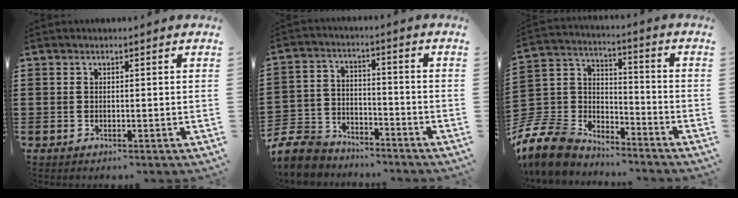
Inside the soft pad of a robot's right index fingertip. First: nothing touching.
{"total": 7.8, "force": [-7.4, 2.2, 1.0], "torque": [-0.041, 0.011, -0.151]}
{"total": 9.3, "force": [-7.9, 4.4, 2.3], "torque": [-0.099, 0.000, -0.164]}